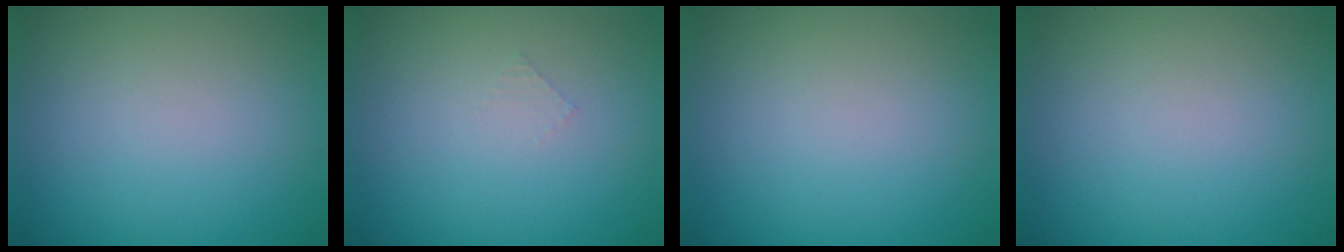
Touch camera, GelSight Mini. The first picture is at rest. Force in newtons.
{"total": 0.5, "press": 0.5, "slide": 0.1}
{"total": 0.0}
{"total": 0.0}